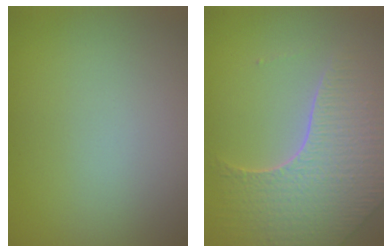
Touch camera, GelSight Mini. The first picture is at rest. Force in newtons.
{"total": 7.2, "press": 5.2, "slide": 5.0}